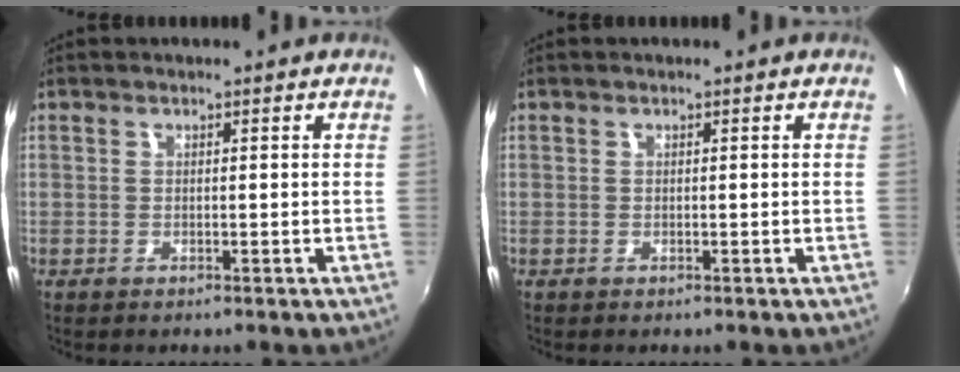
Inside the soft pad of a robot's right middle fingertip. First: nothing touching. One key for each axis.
{"total": 0.0}